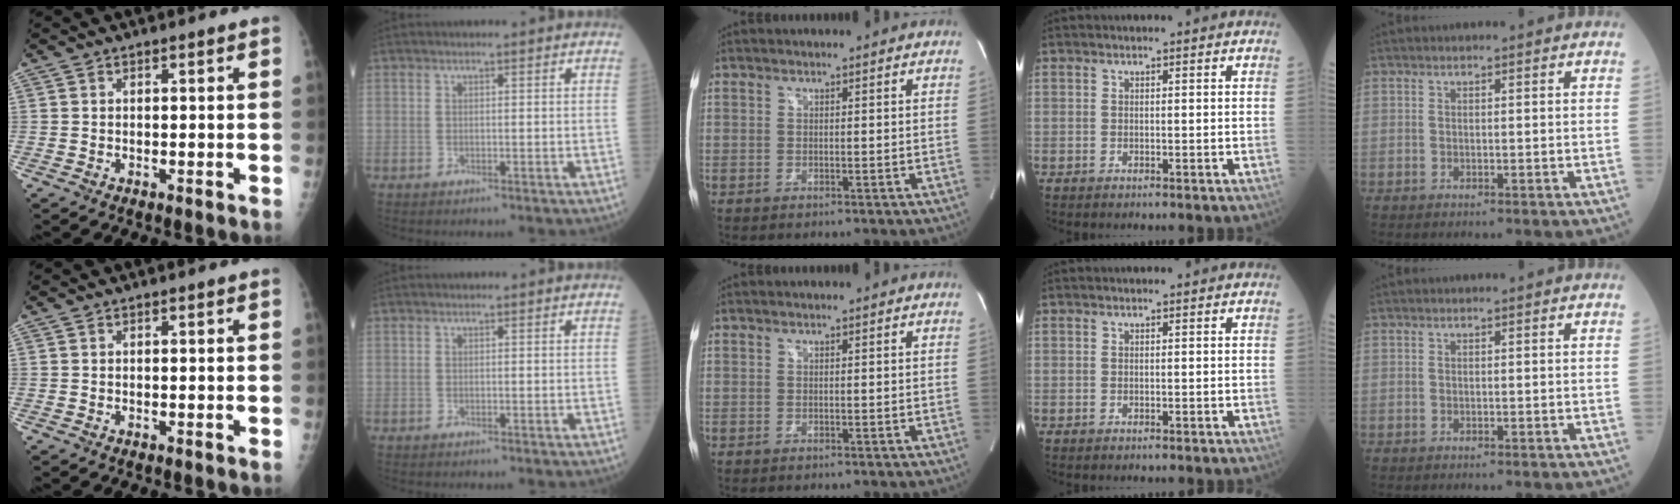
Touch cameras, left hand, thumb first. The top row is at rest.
{}